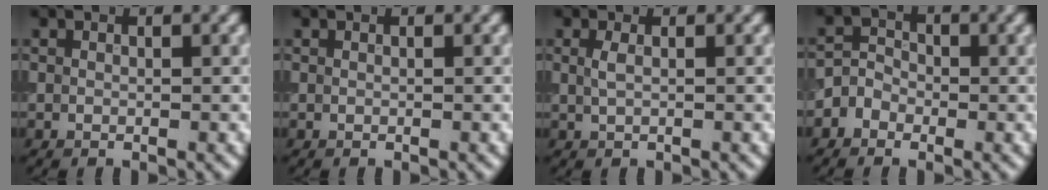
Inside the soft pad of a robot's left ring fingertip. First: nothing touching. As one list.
[{"total": 0.0}, {"total": 0.9, "force": [0.2, 0.2, 0.8], "torque": [-0.023, 0.004, 0.005]}, {"total": 2.3, "force": [-1.1, 1.9, 0.7], "torque": [0.000, 0.014, -0.033]}]